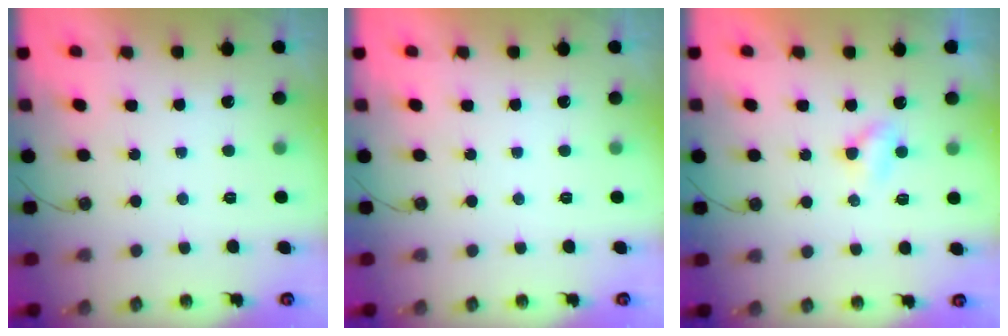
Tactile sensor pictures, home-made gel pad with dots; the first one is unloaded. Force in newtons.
{"total": 0.0}
{"total": 2.7, "press": 2.6, "slide": 0.4}